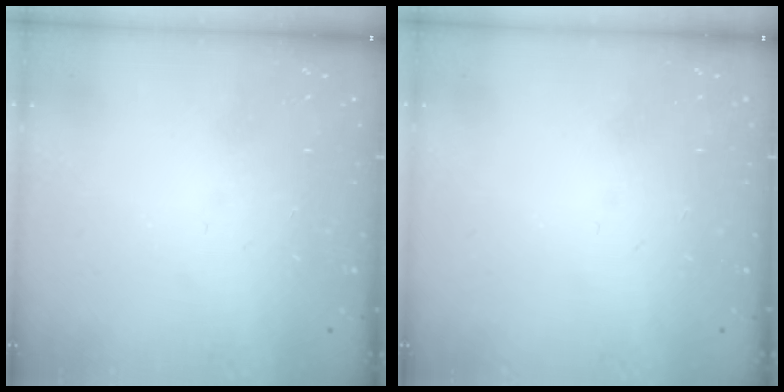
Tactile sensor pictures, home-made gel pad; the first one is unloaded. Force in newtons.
{"total": 0.0}